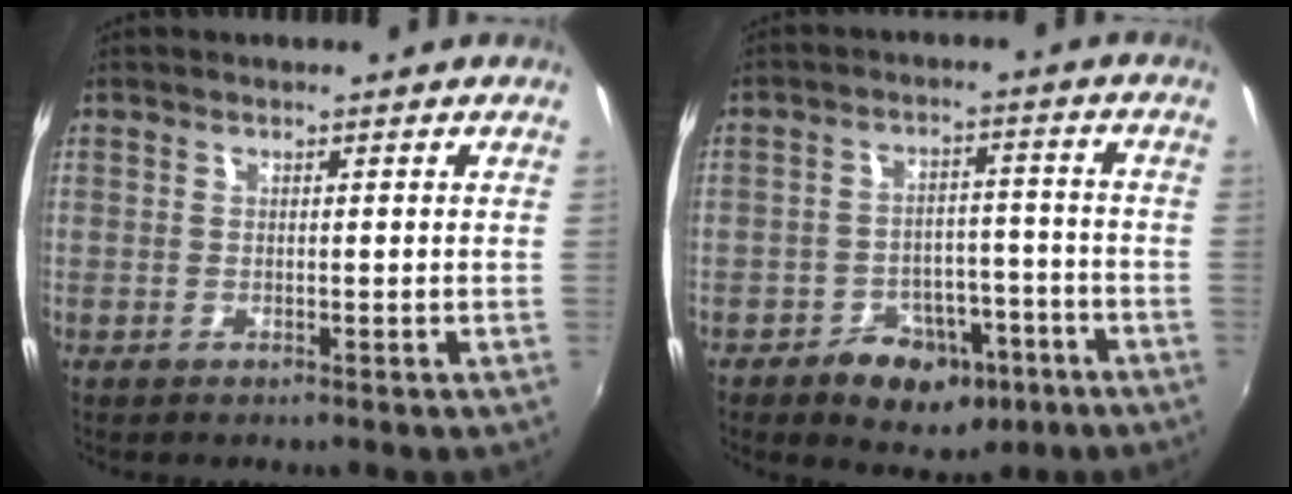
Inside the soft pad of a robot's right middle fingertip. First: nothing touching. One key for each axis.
{"total": 10.6, "fx": -6.1, "fy": 7.0, "fz": 5.2, "tx": -0.096, "ty": 0.020, "tz": -0.070}